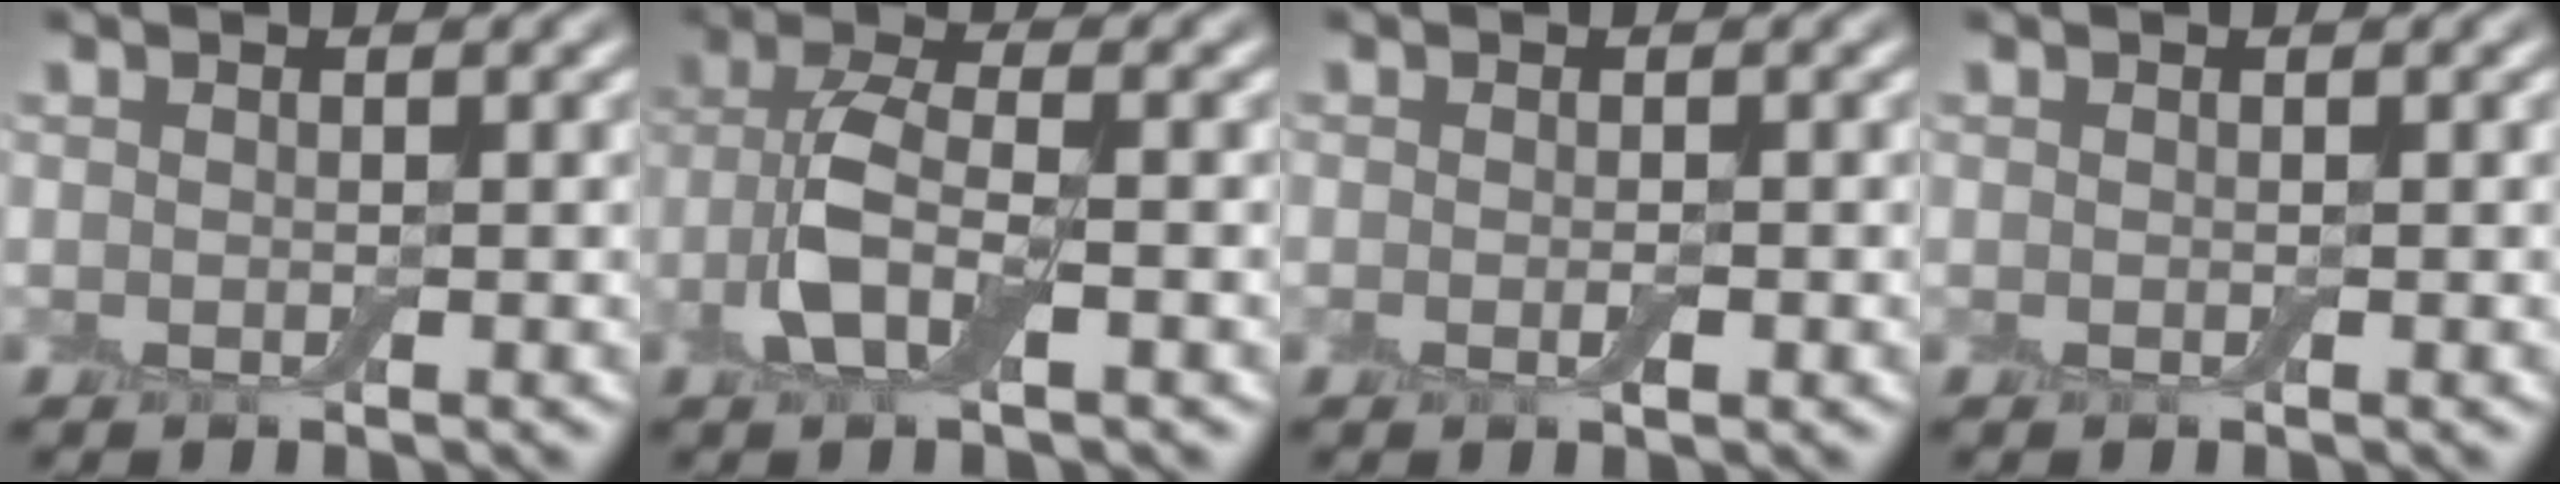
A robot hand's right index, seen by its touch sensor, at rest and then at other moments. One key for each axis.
{"total": 4.9, "fx": -1.5, "fy": 2.0, "fz": 4.1, "tx": -0.094, "ty": 0.008, "tz": -0.035}
{"total": 1.0, "fx": -0.3, "fy": 0.3, "fz": 0.9, "tx": -0.017, "ty": -0.003, "tz": -0.005}
{"total": 0.0}